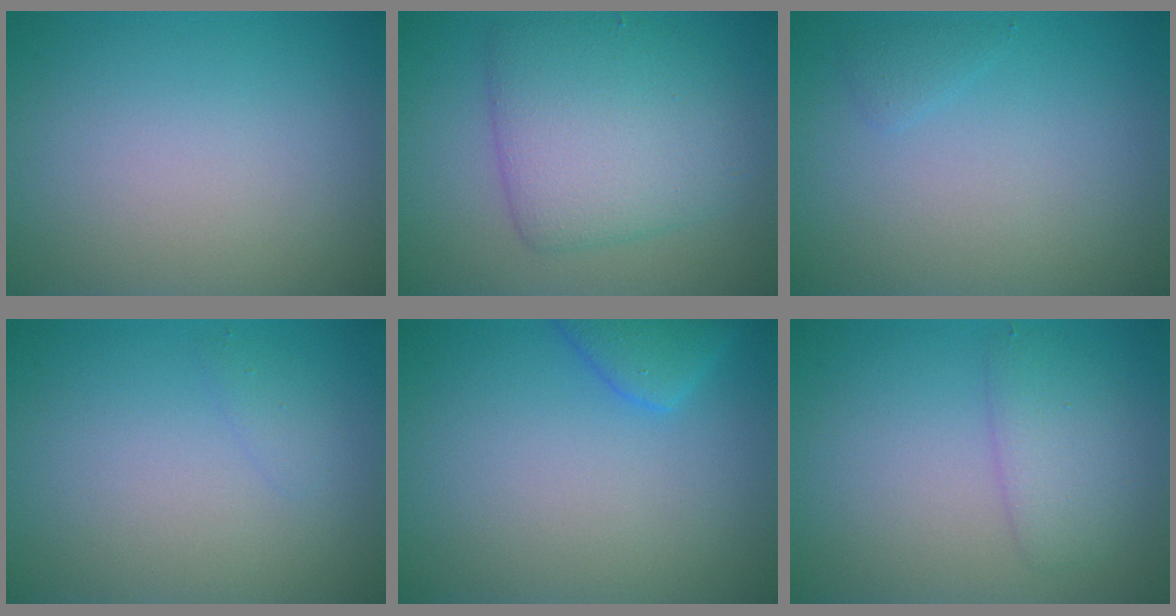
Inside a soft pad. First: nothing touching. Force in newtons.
{"total": 6.7, "press": 6.7, "slide": 0.2}
{"total": 0.8, "press": 0.8, "slide": 0.0}
{"total": 0.8, "press": 0.8, "slide": 0.0}
{"total": 2.5, "press": 2.5, "slide": 0.4}
{"total": 2.7, "press": 2.7, "slide": 0.1}